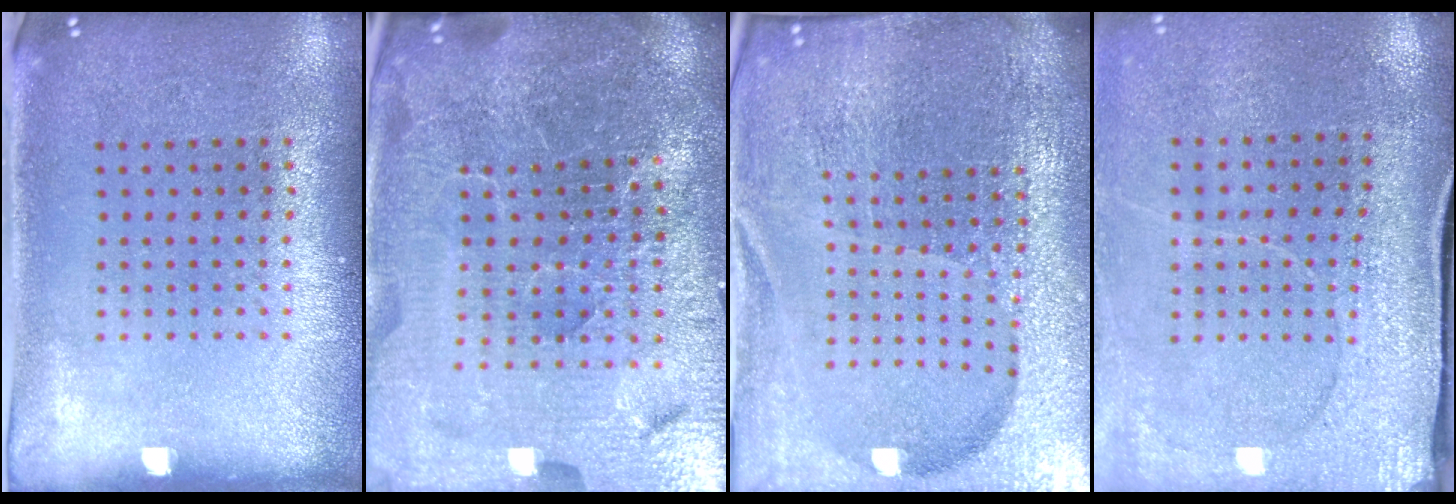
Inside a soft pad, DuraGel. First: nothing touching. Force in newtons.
{"total": 6.7, "press": 5.9, "slide": 3.2}
{"total": 6.9, "press": 6.0, "slide": 3.4}
{"total": 2.9, "press": 2.8, "slide": 0.7}